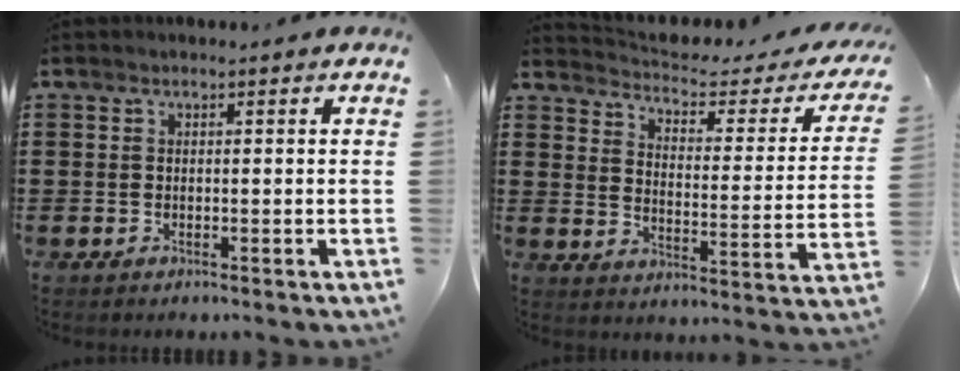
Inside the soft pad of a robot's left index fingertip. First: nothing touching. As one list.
[{"total": 2.6, "force": [2.2, 0.5, 1.2], "torque": [-0.042, -0.022, 0.029]}]